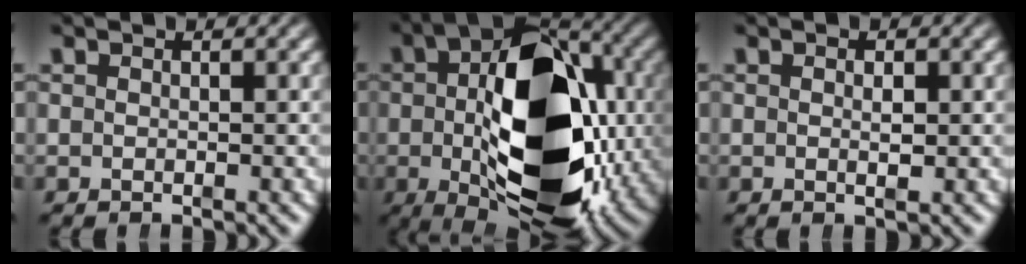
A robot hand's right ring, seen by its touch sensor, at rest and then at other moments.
{"total": 21.5, "force": [-2.2, 11.6, 18.0], "torque": [-0.299, -0.036, -0.015]}
{"total": 1.2, "force": [0.0, 0.5, 1.1], "torque": [-0.016, -0.005, -0.001]}